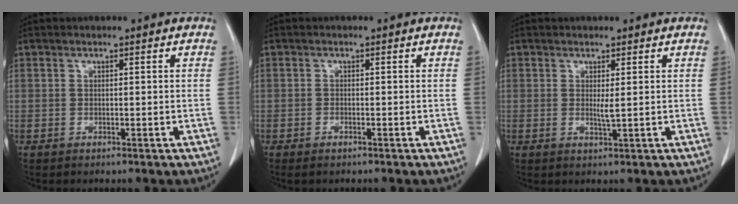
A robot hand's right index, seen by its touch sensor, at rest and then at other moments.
{"total": 1.0, "force": [-0.8, 0.3, 0.5], "torque": [-0.012, -0.001, -0.009]}
{"total": 1.5, "force": [0.4, 0.0, 1.4], "torque": [-0.030, -0.003, 0.010]}